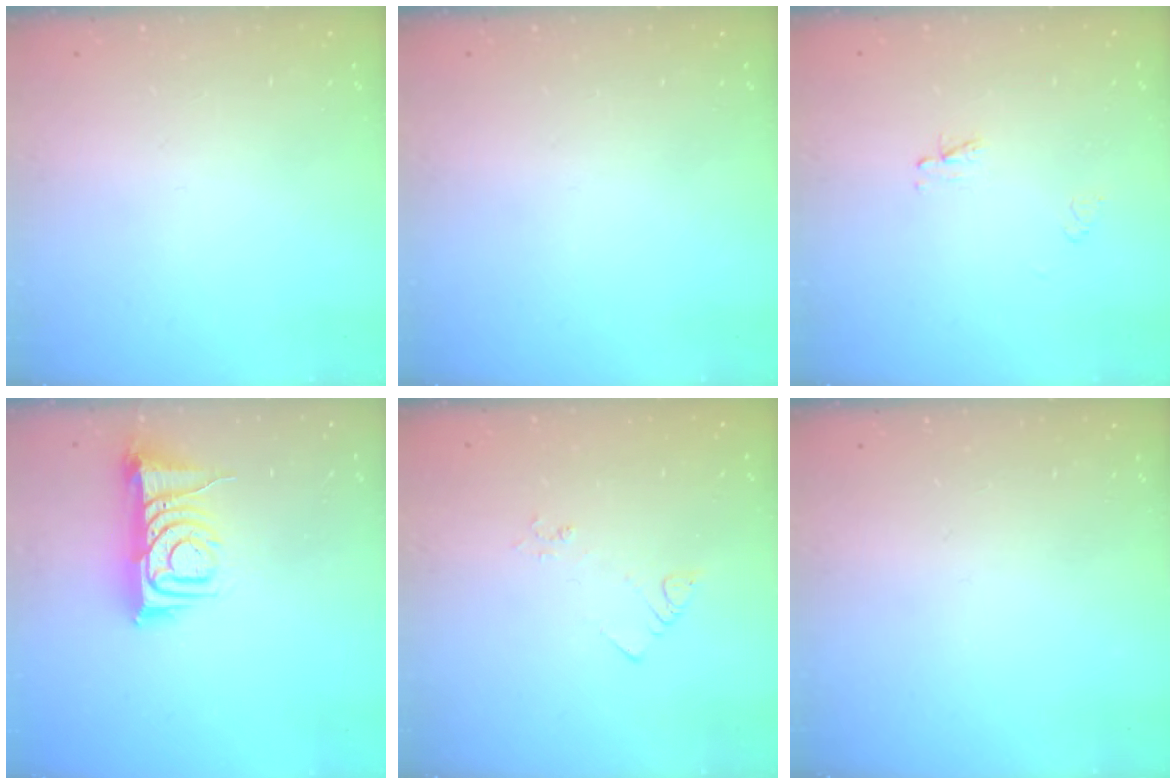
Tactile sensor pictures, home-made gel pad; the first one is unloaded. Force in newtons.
{"total": 0.0}
{"total": 2.3, "press": 2.2, "slide": 0.2}
{"total": 9.4, "press": 9.4, "slide": 1.1}
{"total": 2.4, "press": 2.4, "slide": 0.4}
{"total": 0.0}